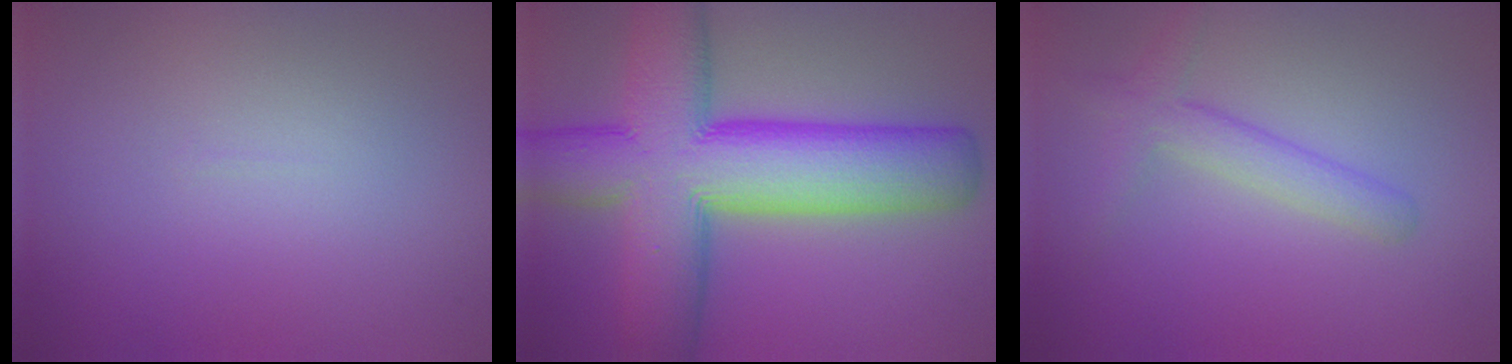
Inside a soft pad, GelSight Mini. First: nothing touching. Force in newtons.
{"total": 14.2, "press": 14.1, "slide": 0.7}
{"total": 2.8, "press": 2.8, "slide": 0.1}